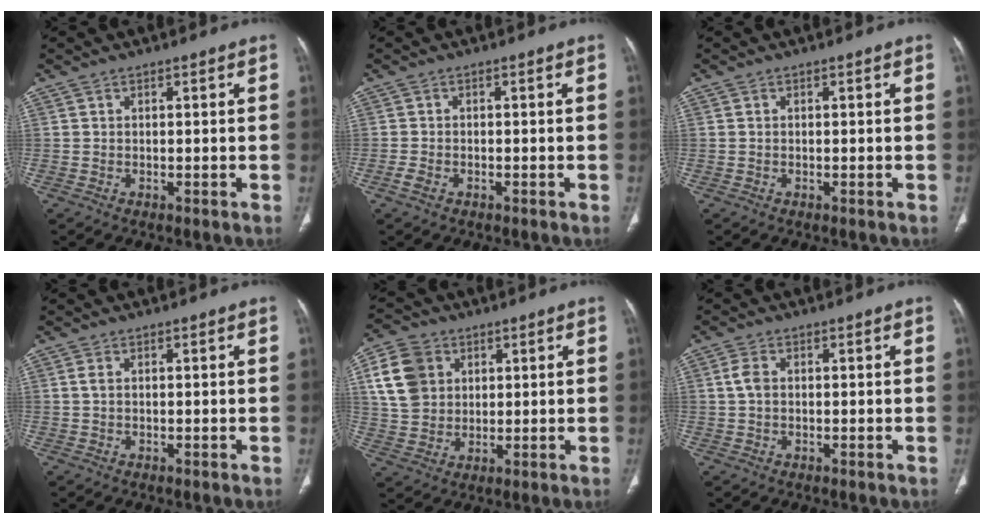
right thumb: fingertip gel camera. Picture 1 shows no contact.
{"total": 1.7, "force": [-1.0, 1.0, 1.0], "torque": [-0.027, 0.002, -0.021]}
{"total": 0.0}
{"total": 1.3, "force": [0.3, 0.8, 1.0], "torque": [-0.027, 0.004, 0.005]}
{"total": 11.2, "force": [3.5, 9.1, 5.6], "torque": [-0.089, 0.000, 0.069]}
{"total": 3.0, "force": [0.4, 1.9, 2.2], "torque": [-0.049, 0.007, 0.006]}